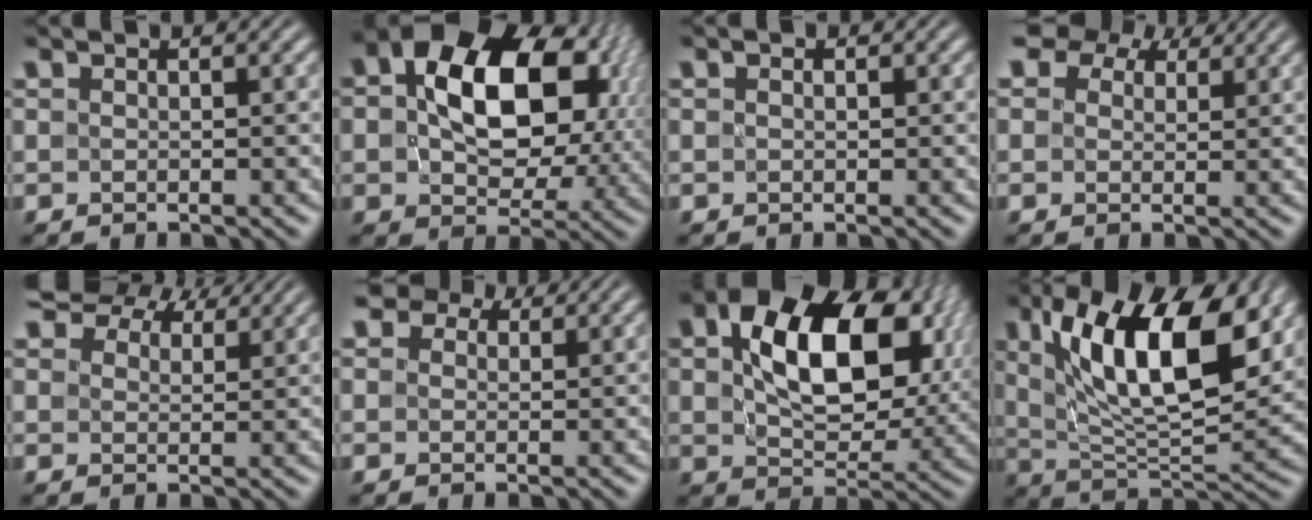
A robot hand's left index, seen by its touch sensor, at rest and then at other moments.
{"total": 14.2, "force": [2.6, 9.2, 10.5], "torque": [-0.161, 0.010, 0.048]}
{"total": 0.5, "force": [0.1, 0.3, 0.4], "torque": [-0.010, -0.001, -0.003]}
{"total": 7.3, "force": [4.9, 4.5, 3.1], "torque": [-0.067, 0.017, 0.063]}
{"total": 8.7, "force": [7.1, 3.7, 3.3], "torque": [-0.076, -0.002, 0.115]}
{"total": 6.0, "force": [3.6, 4.0, 2.7], "torque": [-0.051, 0.017, 0.028]}
{"total": 13.1, "force": [2.6, 7.9, 10.2], "torque": [-0.163, 0.004, 0.052]}
{"total": 13.1, "force": [5.0, 5.7, 10.7], "torque": [-0.164, 0.004, 0.086]}